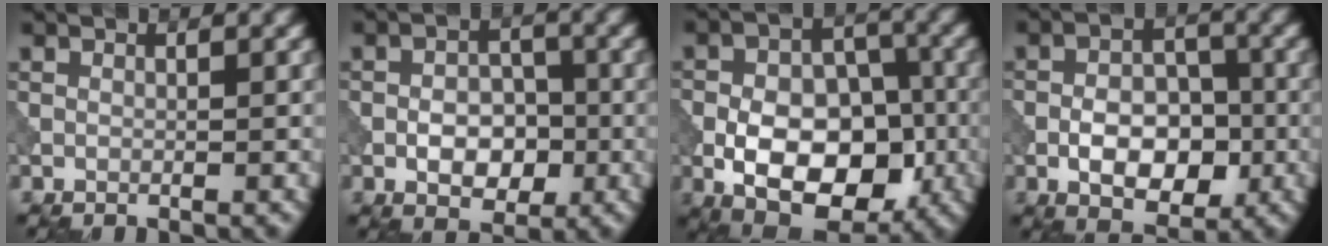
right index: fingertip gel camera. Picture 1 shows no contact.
{"total": 4.2, "force": [-1.4, 2.7, 2.9], "torque": [-0.034, 0.004, -0.023]}
{"total": 10.6, "force": [-3.2, 6.4, 7.8], "torque": [-0.116, -0.001, -0.054]}
{"total": 5.9, "force": [-2.0, 3.5, 4.3], "torque": [-0.055, 0.007, -0.033]}